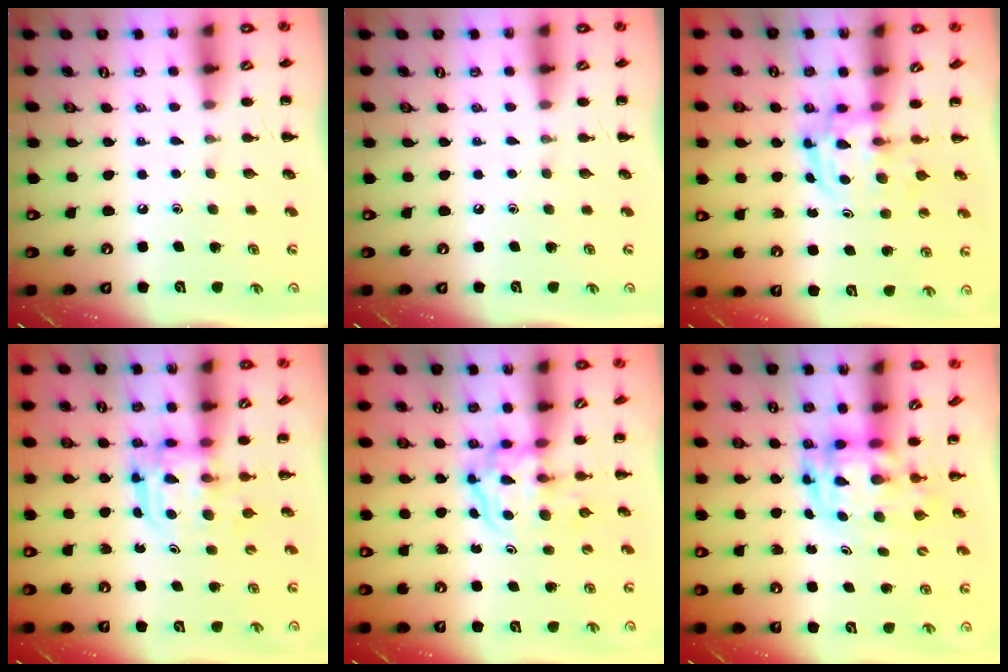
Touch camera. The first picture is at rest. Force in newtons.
{"total": 0.0}
{"total": 2.7, "press": 2.7, "slide": 0.3}
{"total": 3.1, "press": 3.1, "slide": 0.2}
{"total": 3.6, "press": 3.6, "slide": 0.4}
{"total": 3.1, "press": 3.0, "slide": 0.6}